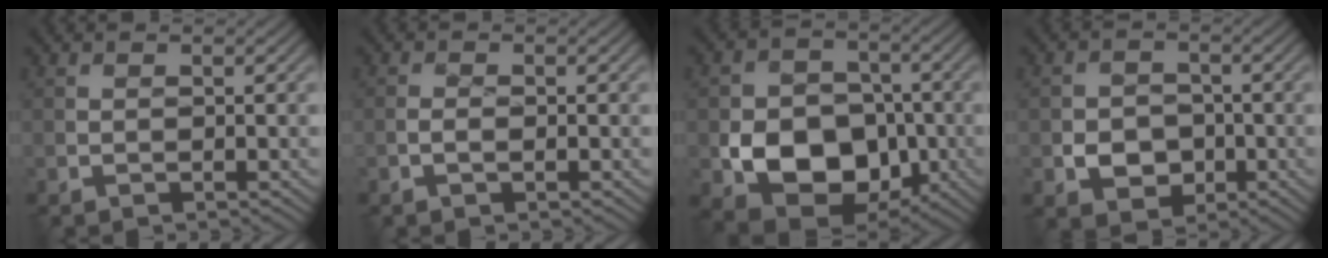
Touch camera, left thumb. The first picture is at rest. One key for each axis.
{"total": 1.3, "fx": -0.4, "fy": 0.5, "fz": 1.1, "tx": -0.023, "ty": 0.004, "tz": -0.010}
{"total": 11.2, "fx": -3.1, "fy": 8.2, "fz": 6.9, "tx": -0.133, "ty": -0.019, "tz": -0.061}
{"total": 4.4, "fx": -1.4, "fy": 3.5, "fz": 2.2, "tx": -0.041, "ty": -0.003, "tz": -0.027}